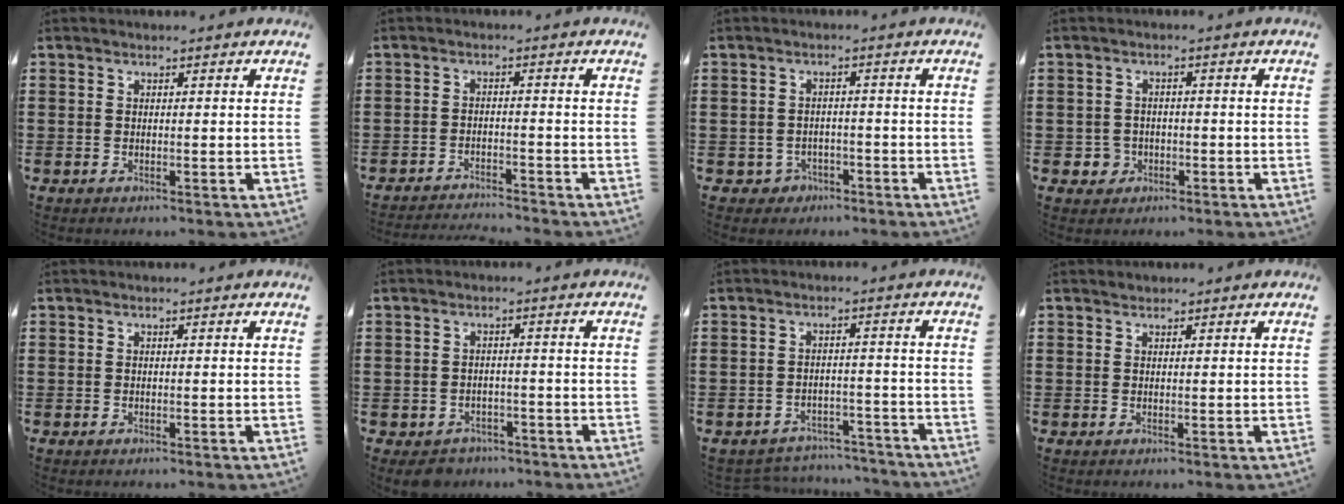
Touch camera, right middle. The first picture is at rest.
{"total": 2.6, "force": [-2.6, 0.0, 0.1], "torque": [-0.006, -0.001, -0.056]}
{"total": 2.1, "force": [-1.6, 1.3, 0.2], "torque": [-0.012, 0.001, -0.038]}
{"total": 2.2, "force": [-0.9, 1.9, 0.5], "torque": [-0.015, 0.003, -0.021]}
{"total": 0.0}
{"total": 2.6, "force": [-2.4, 1.0, 0.0], "torque": [-0.009, 0.002, -0.053]}
{"total": 3.8, "force": [-3.7, 0.6, 0.0], "torque": [-0.007, 0.004, -0.079]}
{"total": 0.8, "force": [0.7, 0.3, -0.1], "torque": [0.002, 0.002, 0.013]}